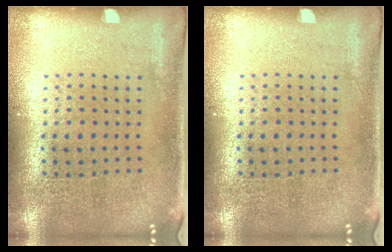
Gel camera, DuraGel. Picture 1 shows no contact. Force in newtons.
{"total": 0.0}